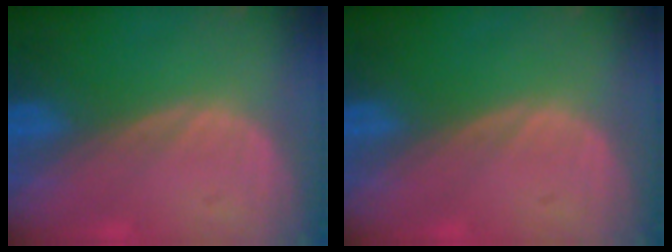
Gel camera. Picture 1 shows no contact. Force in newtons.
{"total": 0.0}